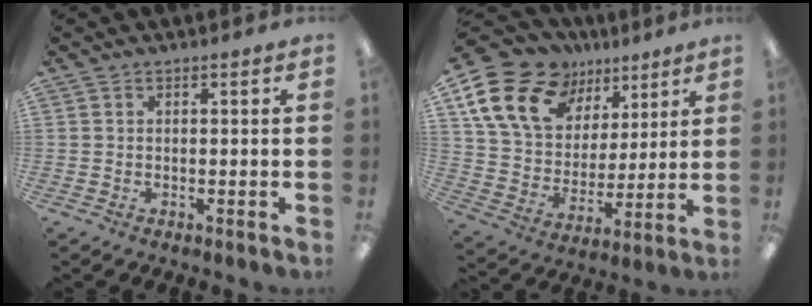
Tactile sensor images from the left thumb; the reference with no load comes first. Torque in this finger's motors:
{"motor_torque": [2.05, 2.12, 1.39, -1.38, 0.25]}